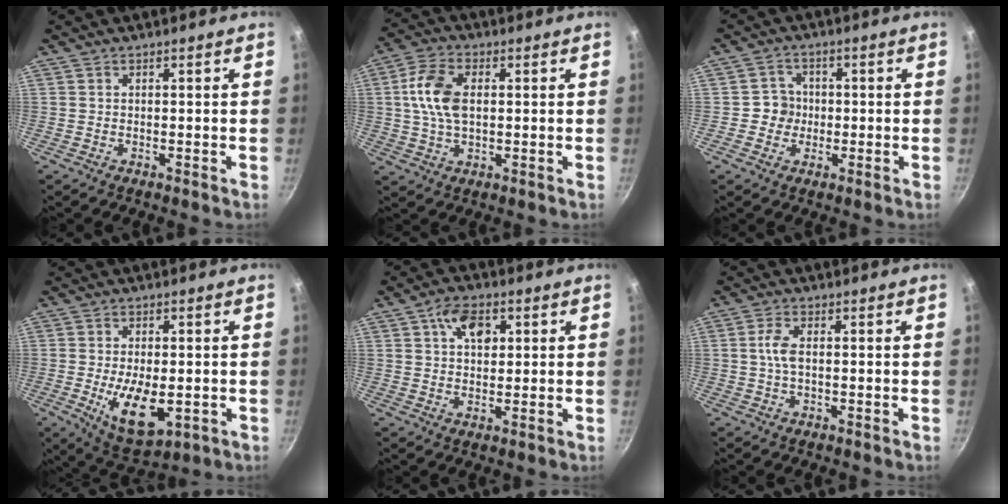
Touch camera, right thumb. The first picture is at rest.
{"total": 9.9, "force": [1.3, 6.0, 7.7], "torque": [-0.144, 0.016, 0.018]}
{"total": 4.3, "force": [-0.5, 4.1, 0.9], "torque": [0.020, 0.011, -0.014]}
{"total": 11.3, "force": [-2.2, 5.6, 9.6], "torque": [-0.146, -0.006, -0.022]}
{"total": 7.1, "force": [2.3, 4.4, 5.0], "torque": [-0.059, -0.002, 0.032]}
{"total": 3.7, "force": [0.1, 1.7, 3.3], "torque": [-0.077, 0.007, -0.001]}